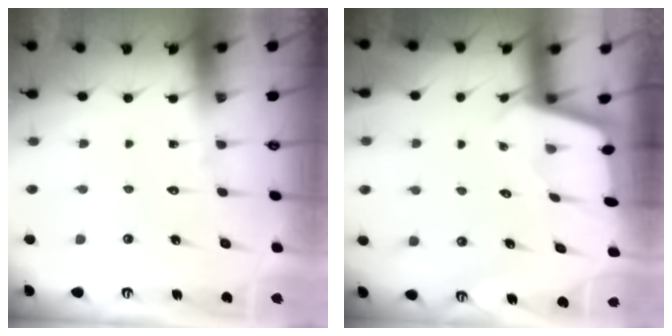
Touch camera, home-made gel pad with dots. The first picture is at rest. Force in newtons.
{"total": 1.6, "press": 1.6, "slide": 0.1}